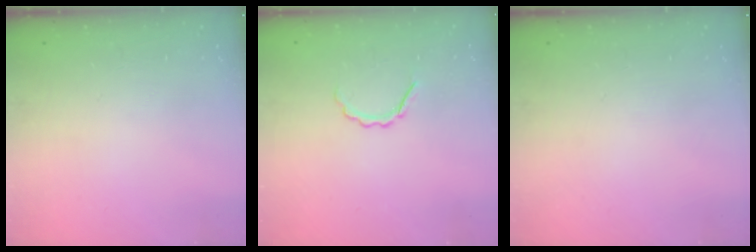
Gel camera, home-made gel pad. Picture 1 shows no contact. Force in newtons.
{"total": 3.7, "press": 3.6, "slide": 0.6}
{"total": 0.0}